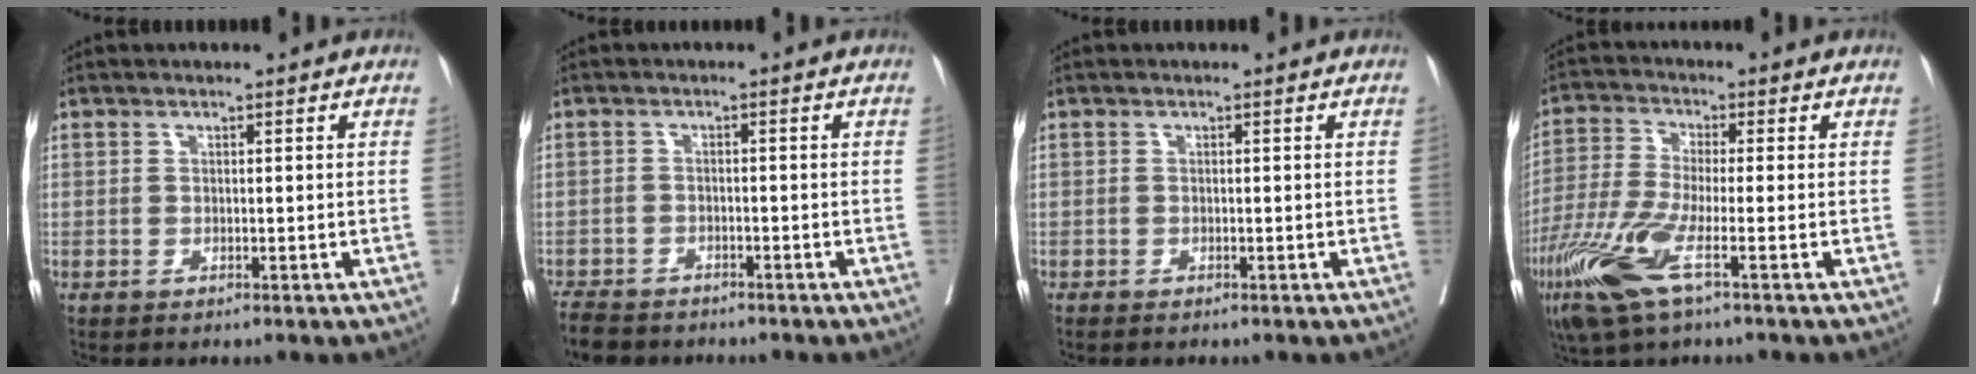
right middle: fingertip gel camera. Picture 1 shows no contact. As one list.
[{"total": 5.8, "force": [-5.1, 2.2, 1.7], "torque": [-0.027, -0.011, -0.084]}, {"total": 0.6, "force": [-0.5, 0.1, 0.2], "torque": [-0.006, -0.002, -0.010]}, {"total": 10.1, "force": [-4.7, 1.2, 8.9], "torque": [-0.202, -0.021, -0.098]}]